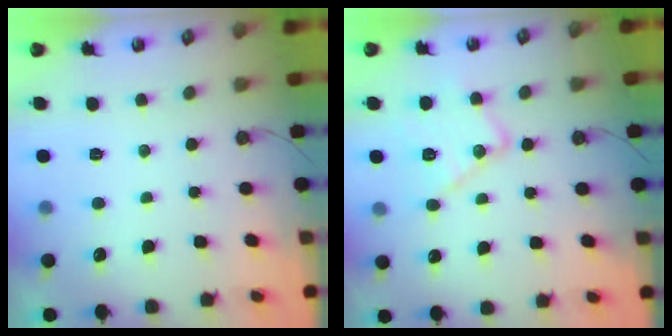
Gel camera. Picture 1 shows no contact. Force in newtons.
{"total": 13.2, "press": 13.2, "slide": 0.8}